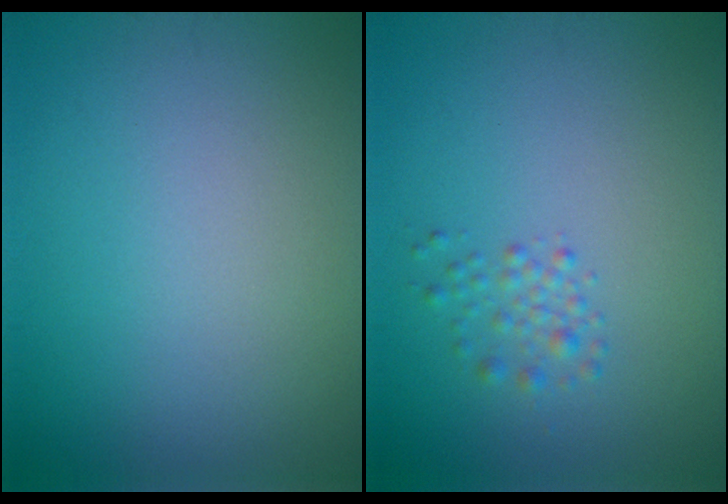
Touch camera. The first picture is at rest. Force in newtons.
{"total": 1.4, "press": 1.3, "slide": 0.1}